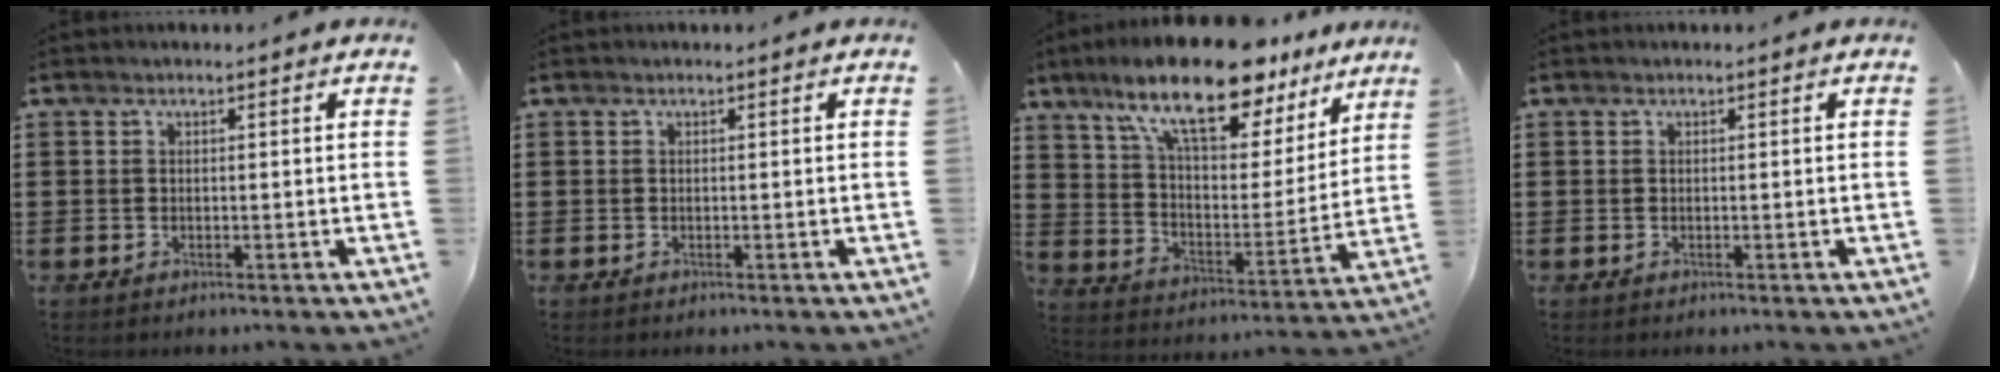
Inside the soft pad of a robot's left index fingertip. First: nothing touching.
{"total": 0.0}
{"total": 16.6, "force": [12.5, 4.5, 9.9], "torque": [-0.201, -0.057, 0.216]}
{"total": 0.0}